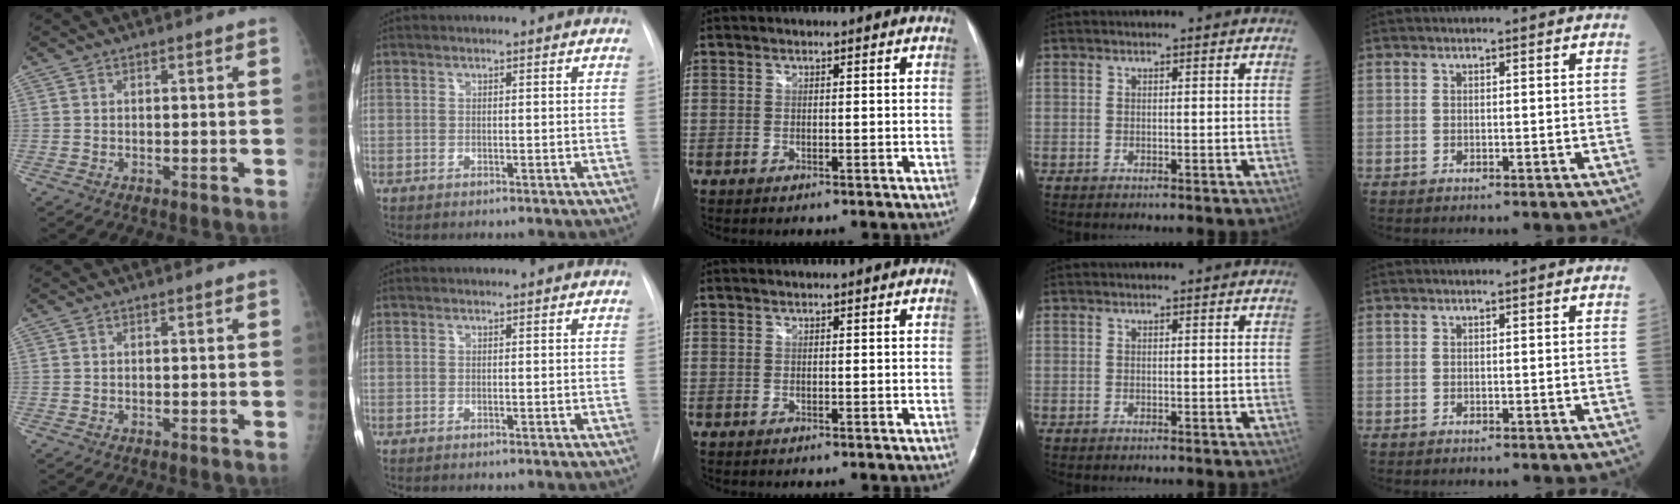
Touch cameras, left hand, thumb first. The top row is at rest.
{}